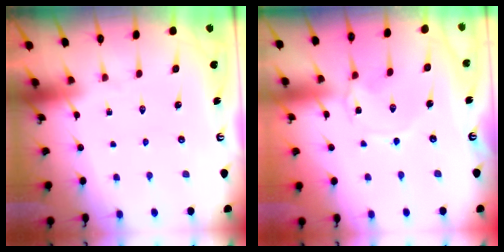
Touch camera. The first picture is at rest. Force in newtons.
{"total": 2.0, "press": 2.0, "slide": 0.2}